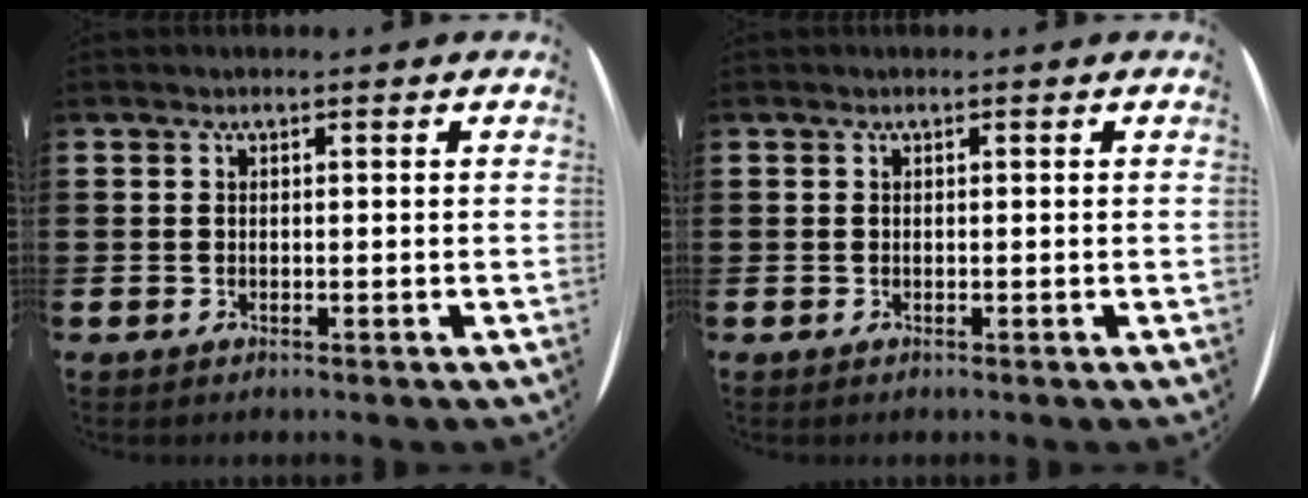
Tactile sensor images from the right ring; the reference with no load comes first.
{"total": 0.0}